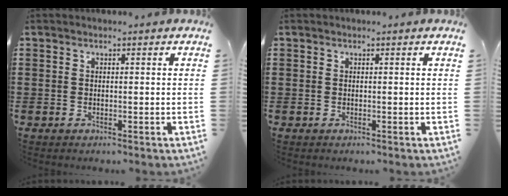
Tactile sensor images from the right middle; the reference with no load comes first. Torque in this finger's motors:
{"motor_torque": [0.08, -0.08, 0.02, -0.01]}